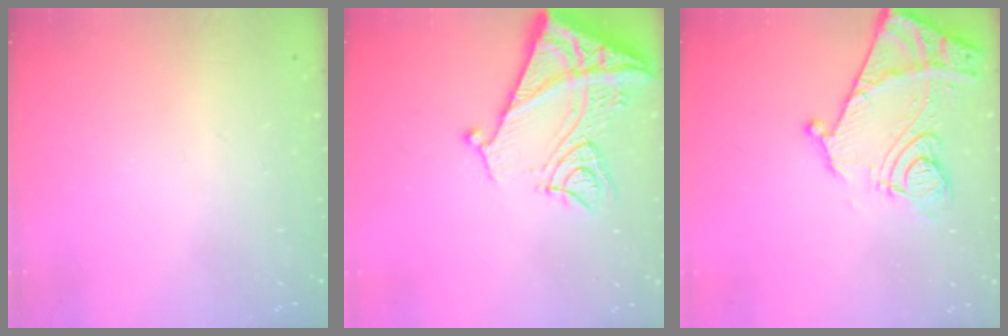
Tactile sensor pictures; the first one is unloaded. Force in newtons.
{"total": 15.1, "press": 15.1, "slide": 1.5}
{"total": 14.3, "press": 14.3, "slide": 1.4}